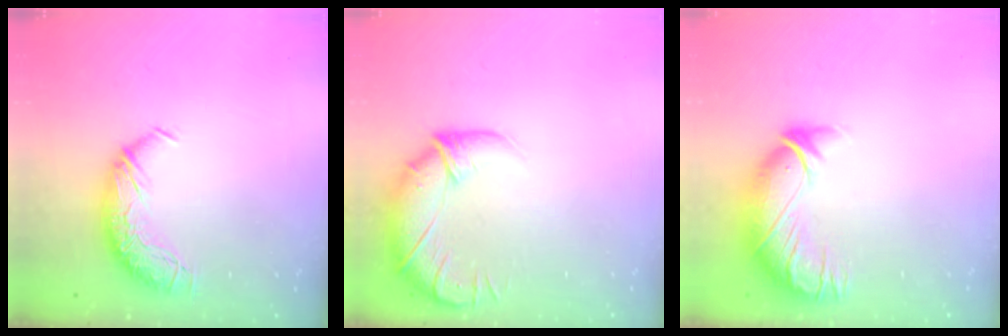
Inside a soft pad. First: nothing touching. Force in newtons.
{"total": 2.9, "press": 1.8, "slide": 2.3}
{"total": 3.0, "press": 0.5, "slide": 2.9}